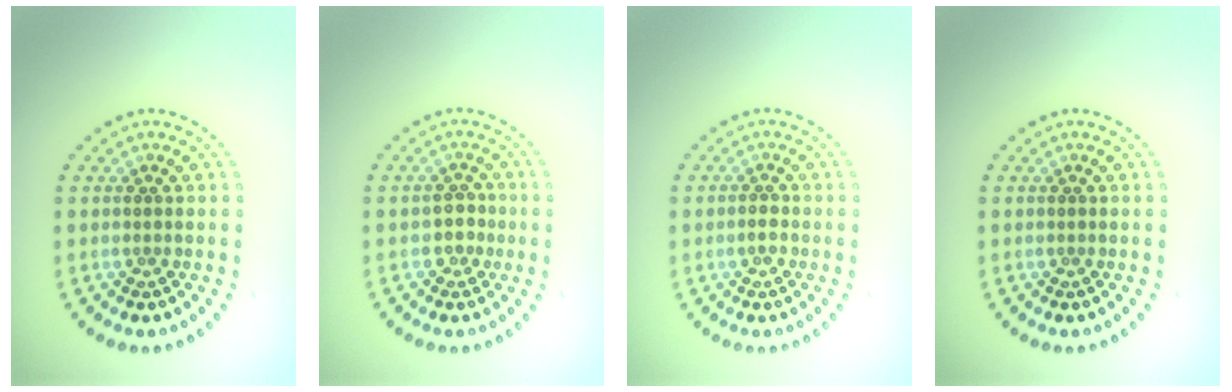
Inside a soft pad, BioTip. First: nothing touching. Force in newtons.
{"total": 1.6, "press": 1.3, "slide": 1.0}
{"total": 1.1, "press": 1.0, "slide": 0.3}
{"total": 0.0}